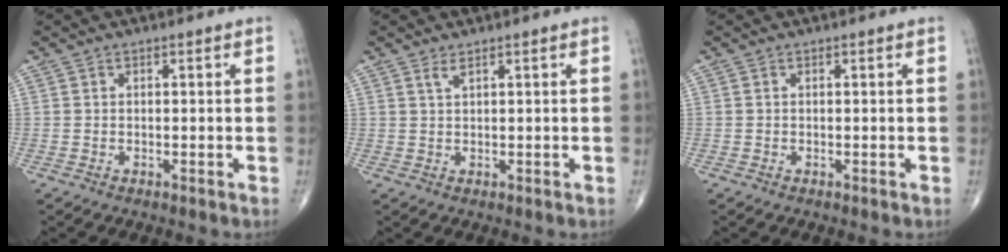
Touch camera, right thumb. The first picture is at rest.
{"total": 1.3, "force": [0.9, 0.2, 0.9], "torque": [-0.019, -0.002, 0.021]}
{"total": 0.0}